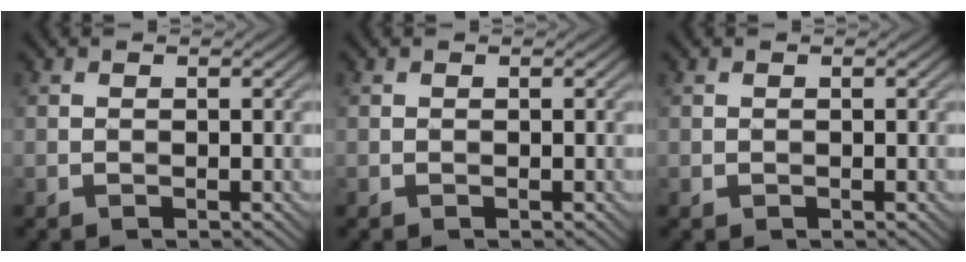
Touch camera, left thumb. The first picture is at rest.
{"total": 0.0}
{"total": 0.0}